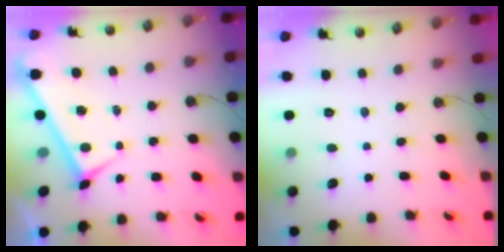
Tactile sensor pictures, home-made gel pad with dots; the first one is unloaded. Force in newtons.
{"total": 0.0}